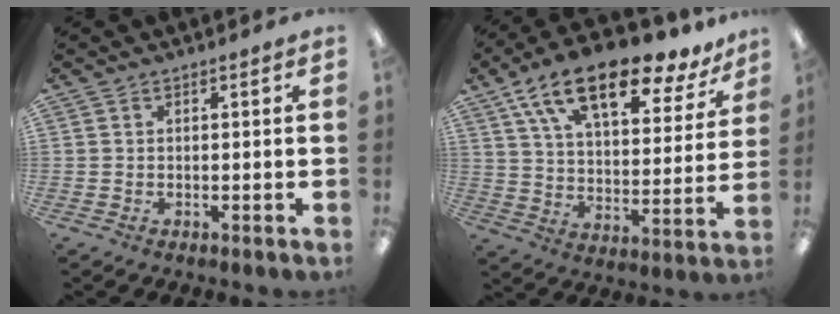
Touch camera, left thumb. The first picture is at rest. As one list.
[{"total": 18.9, "force": [13.0, 7.1, 11.7], "torque": [-0.194, -0.078, 0.221]}]